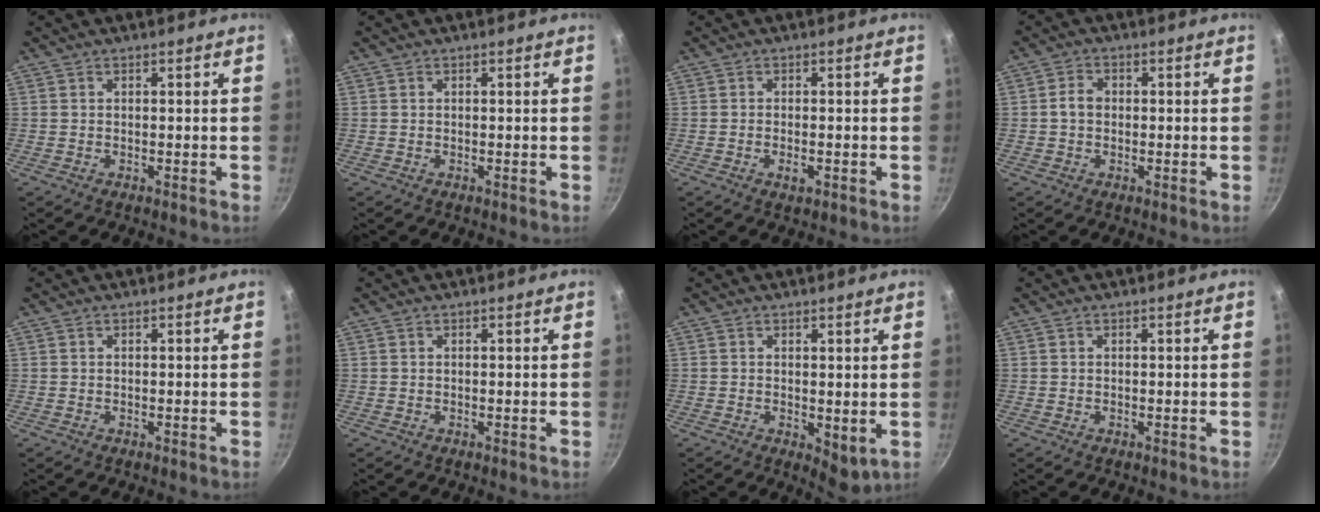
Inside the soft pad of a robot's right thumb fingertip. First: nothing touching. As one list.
[{"total": 0.0}, {"total": 2.1, "force": [-0.8, 0.9, 1.7], "torque": [-0.035, 0.000, -0.015]}, {"total": 3.1, "force": [-0.1, 2.4, 1.9], "torque": [-0.025, 0.010, -0.006]}, {"total": 0.0}, {"total": 0.0}, {"total": 4.2, "force": [0.4, 2.3, 3.5], "torque": [-0.046, -0.014, 0.010]}, {"total": 0.0}]